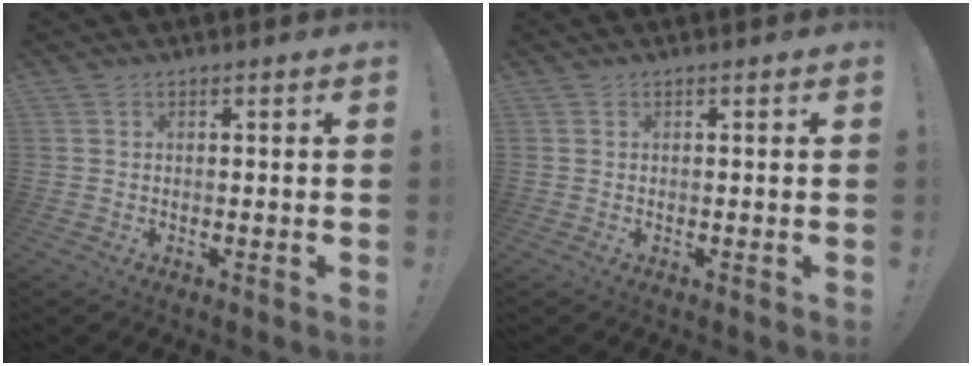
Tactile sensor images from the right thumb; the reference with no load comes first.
{"total": 0.0}